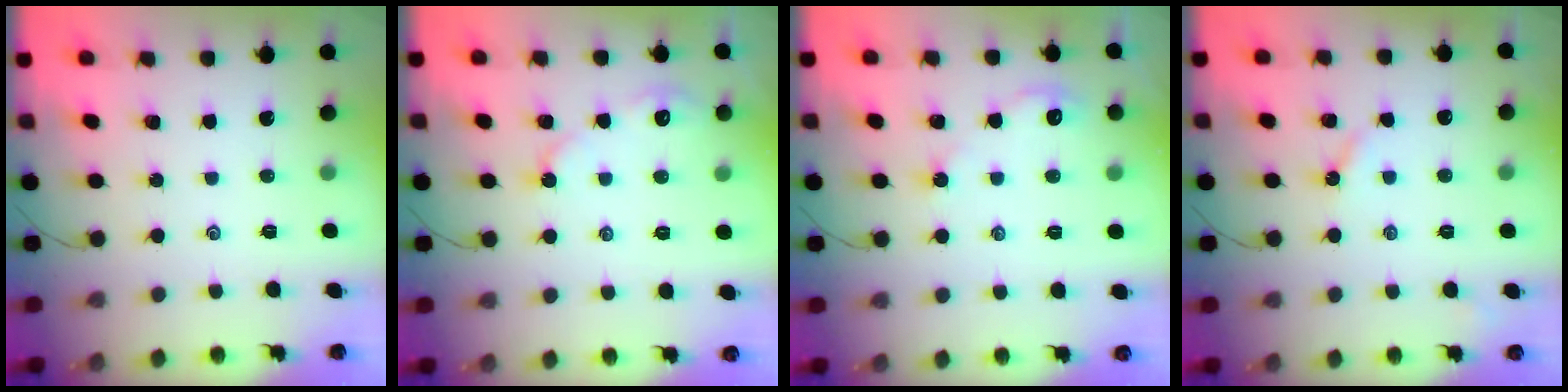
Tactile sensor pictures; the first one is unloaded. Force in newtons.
{"total": 4.2, "press": 4.2, "slide": 0.4}
{"total": 2.5, "press": 2.5, "slide": 0.4}
{"total": 3.0, "press": 2.9, "slide": 0.5}